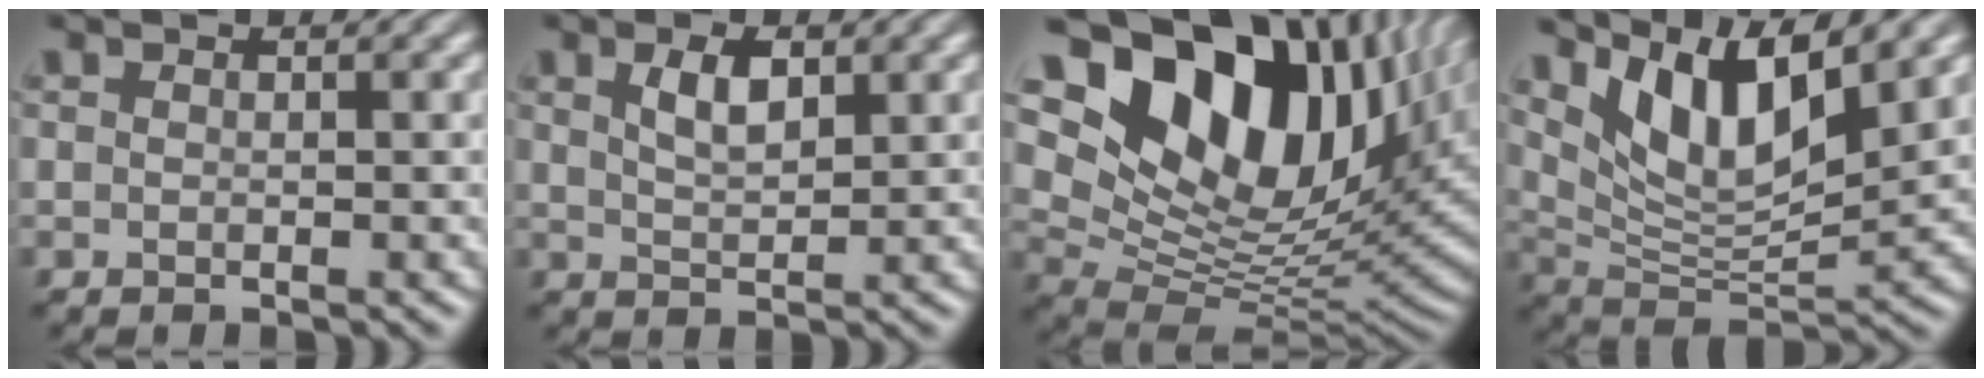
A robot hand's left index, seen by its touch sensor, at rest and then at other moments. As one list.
[{"total": 2.9, "force": [1.4, 1.2, 2.2], "torque": [-0.046, 0.002, 0.028]}, {"total": 18.1, "force": [8.5, 10.7, 11.8], "torque": [-0.220, 0.027, 0.154]}, {"total": 8.8, "force": [5.0, 3.1, 6.6], "torque": [-0.122, -0.010, 0.097]}]